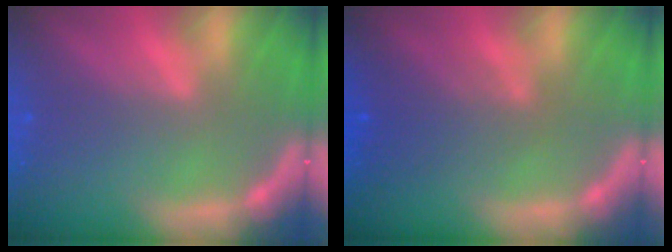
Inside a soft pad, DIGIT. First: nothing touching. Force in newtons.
{"total": 3.5}